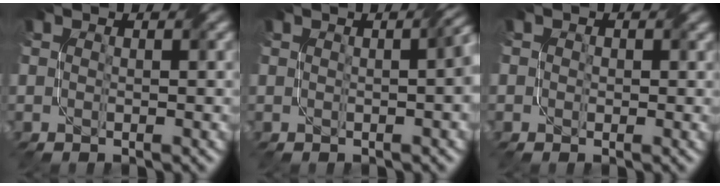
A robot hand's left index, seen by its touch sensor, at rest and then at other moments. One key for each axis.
{"total": 3.3, "fx": 0.2, "fy": 1.2, "fz": 3.0, "tx": -0.017, "ty": 0.015, "tz": 0.004}
{"total": 1.2, "fx": 0.4, "fy": 1.1, "fz": 0.4, "tx": -0.006, "ty": -0.002, "tz": -0.001}